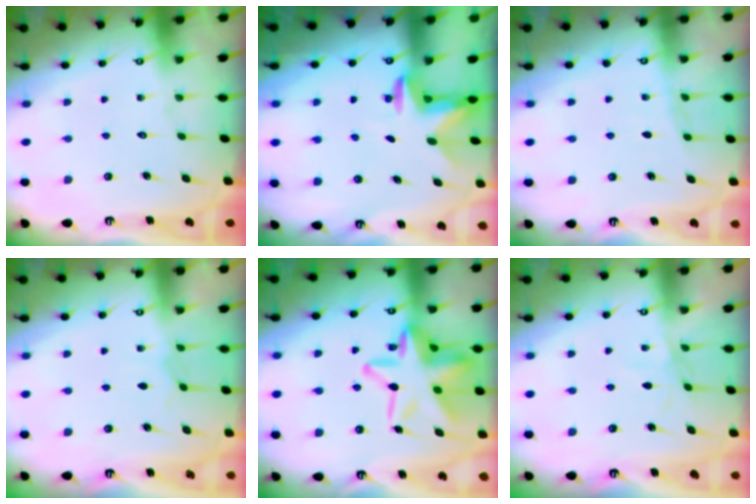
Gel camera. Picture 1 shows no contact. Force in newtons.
{"total": 2.8, "press": 2.8, "slide": 0.2}
{"total": 3.6, "press": 3.5, "slide": 0.5}
{"total": 2.6, "press": 2.6, "slide": 0.4}
{"total": 19.6, "press": 19.5, "slide": 1.6}
{"total": 2.2, "press": 2.1, "slide": 0.3}